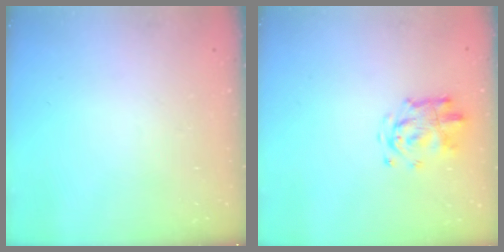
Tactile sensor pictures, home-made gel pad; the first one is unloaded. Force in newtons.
{"total": 4.3, "press": 4.3, "slide": 0.3}